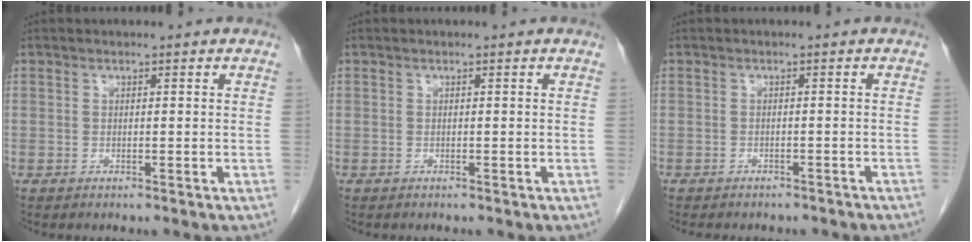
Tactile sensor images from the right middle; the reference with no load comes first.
{"total": 0.0}
{"total": 8.4, "force": [-7.2, 3.2, 2.8], "torque": [-0.041, 0.006, -0.074]}